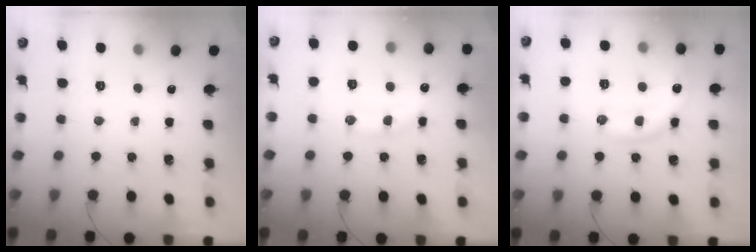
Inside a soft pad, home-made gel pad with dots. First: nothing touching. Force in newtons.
{"total": 12.6, "press": 12.6, "slide": 0.5}
{"total": 12.1, "press": 12.1, "slide": 0.4}